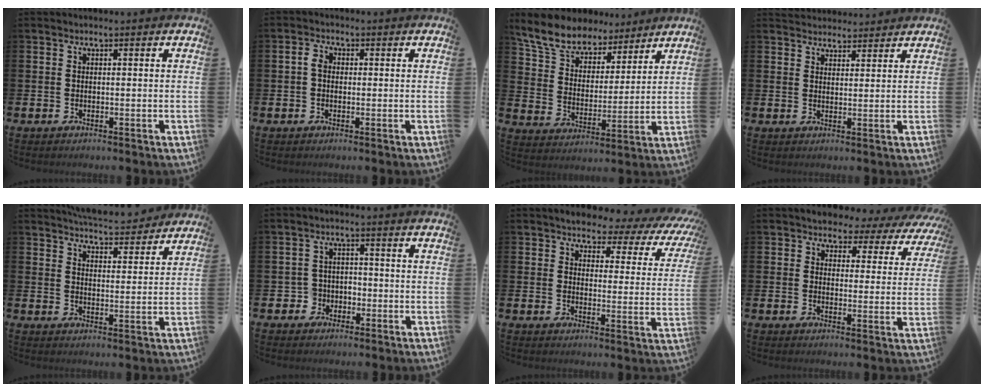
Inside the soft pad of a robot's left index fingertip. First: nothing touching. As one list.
[{"total": 2.2, "force": [0.1, 1.6, 1.6], "torque": [-0.023, 0.006, -0.002]}, {"total": 8.3, "force": [7.4, 3.3, 1.8], "torque": [-0.085, -0.040, 0.136]}, {"total": 3.2, "force": [3.1, 1.0, -0.2], "torque": [0.002, -0.012, 0.057]}, {"total": 5.9, "force": [5.8, 0.6, 0.6], "torque": [-0.022, -0.038, 0.104]}, {"total": 3.3, "force": [-1.7, 2.8, 0.4], "torque": [-0.026, 0.010, -0.036]}, {"total": 3.1, "force": [2.5, 1.5, 0.8], "torque": [-0.017, -0.032, 0.031]}, {"total": 3.1, "force": [2.5, 1.8, 0.0], "torque": [-0.004, -0.031, 0.033]}]